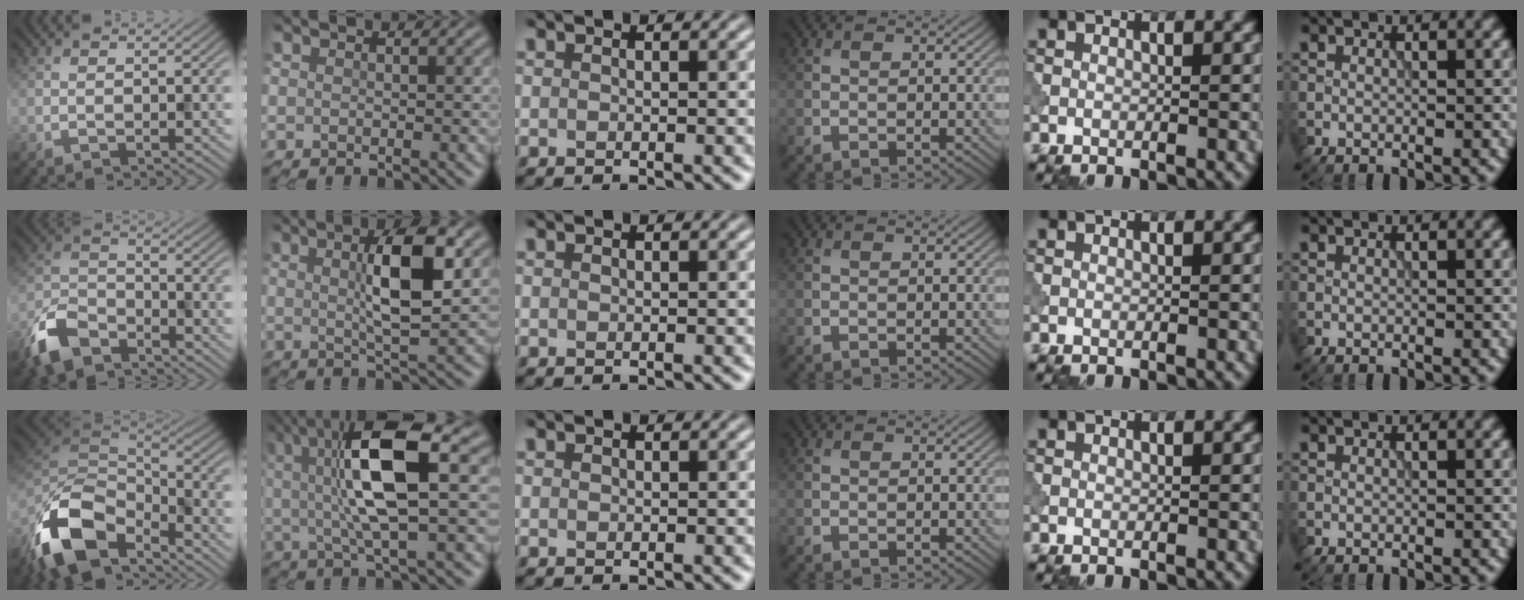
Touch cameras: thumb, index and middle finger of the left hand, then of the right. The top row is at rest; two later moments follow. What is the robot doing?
{"motion": "shake", "object": "bell"}